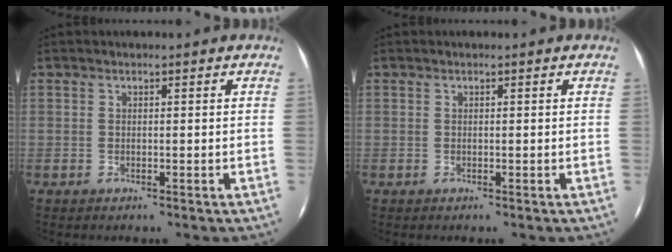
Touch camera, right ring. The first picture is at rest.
{"total": 0.0}